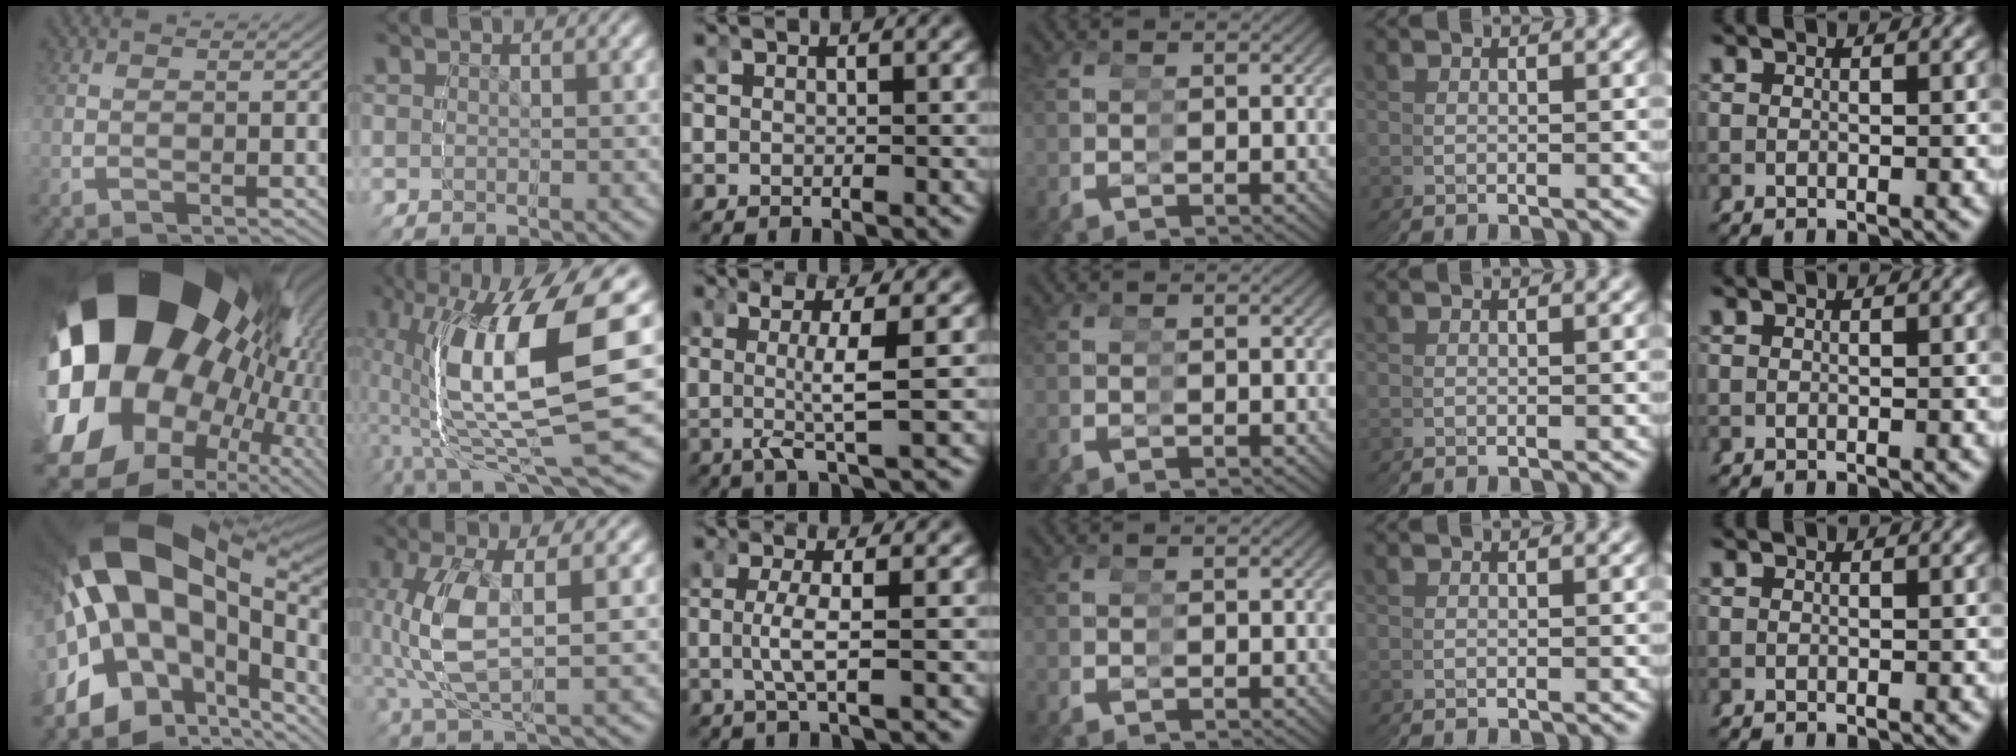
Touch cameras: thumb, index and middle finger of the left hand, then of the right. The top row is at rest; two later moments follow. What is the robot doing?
{"motion": "grasp_and_lifting", "object": "glasses"}